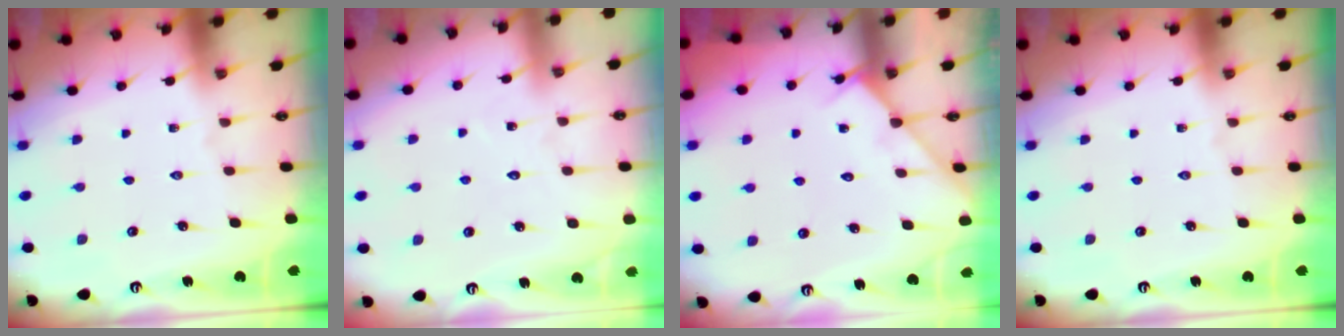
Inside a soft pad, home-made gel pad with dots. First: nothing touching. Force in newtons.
{"total": 6.2, "press": 6.2, "slide": 0.6}
{"total": 5.4, "press": 5.4, "slide": 0.5}
{"total": 0.0}